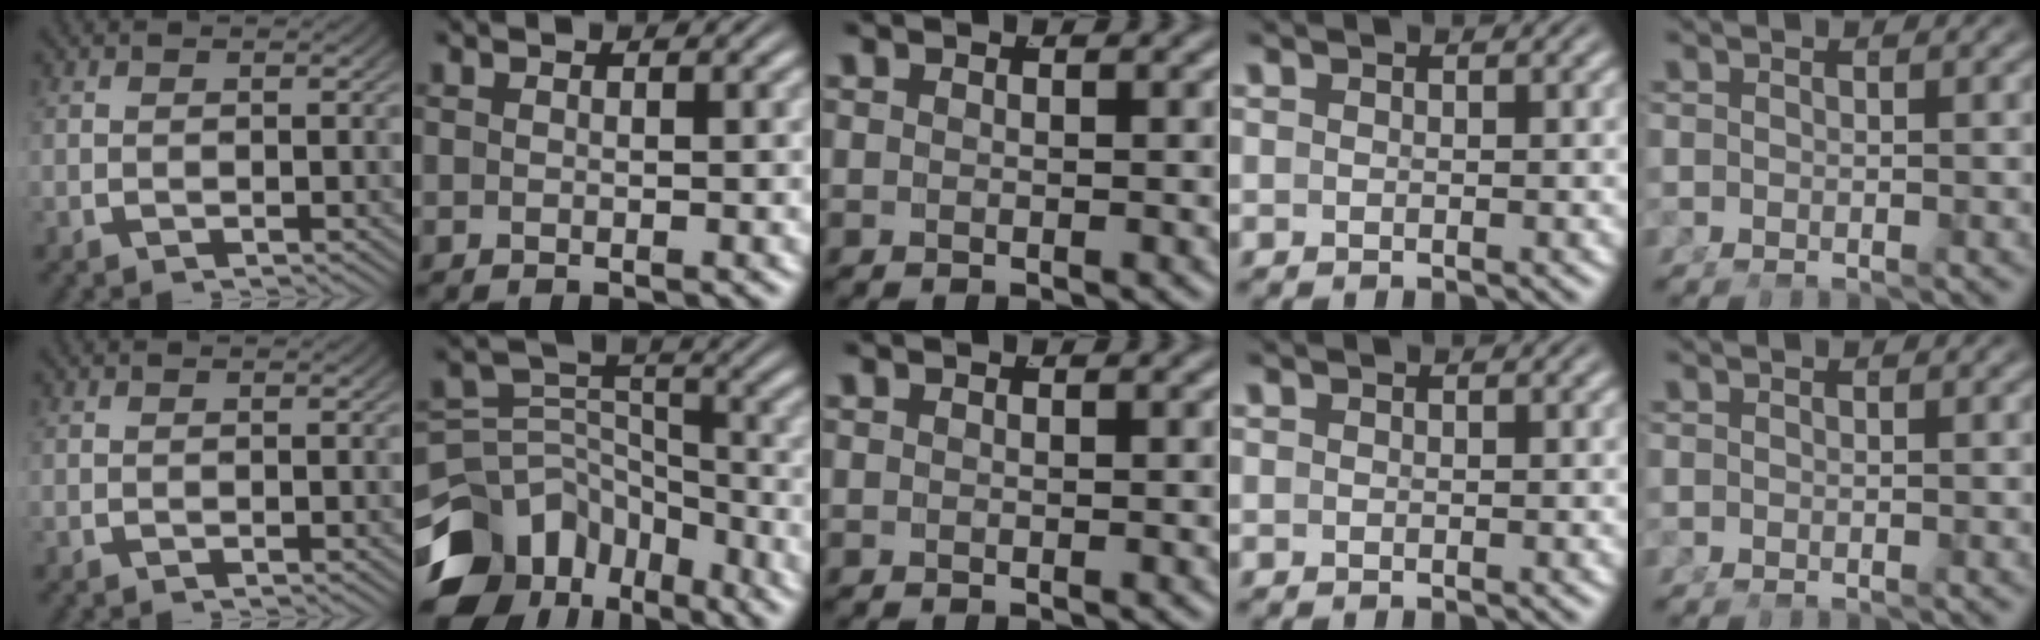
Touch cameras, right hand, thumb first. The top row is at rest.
{"index": {"total": 10.9, "force": [-5.3, 8.1, 5.1], "torque": [-0.082, -0.043, -0.081]}}